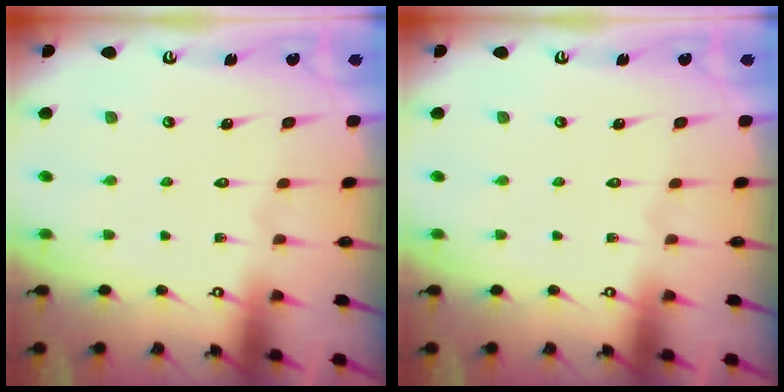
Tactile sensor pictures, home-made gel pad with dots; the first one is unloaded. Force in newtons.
{"total": 0.0}